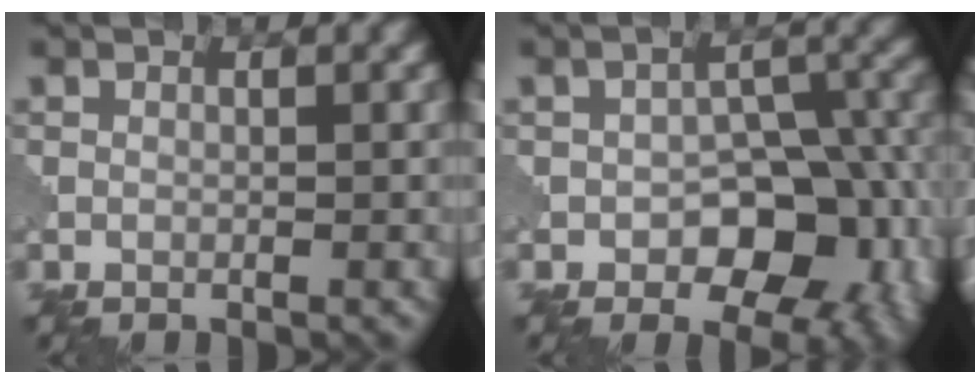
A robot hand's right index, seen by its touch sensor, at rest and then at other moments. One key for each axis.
{"total": 10.4, "fx": -2.8, "fy": 6.5, "fz": 7.6, "tx": -0.081, "ty": -0.002, "tz": -0.043}